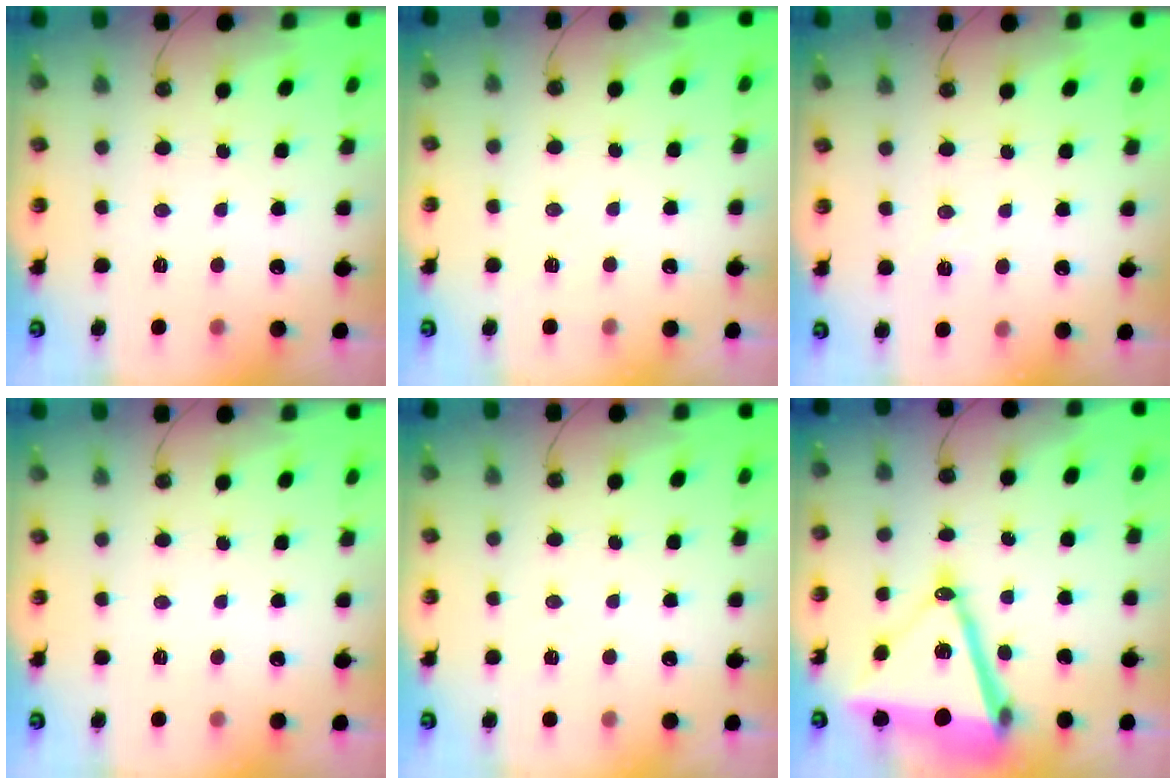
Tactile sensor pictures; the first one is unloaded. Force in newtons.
{"total": 5.5, "press": 3.4, "slide": 4.3}
{"total": 5.6, "press": 4.0, "slide": 3.9}
{"total": 0.0}
{"total": 4.5, "press": 3.2, "slide": 3.2}
{"total": 18.2, "press": 17.8, "slide": 3.8}